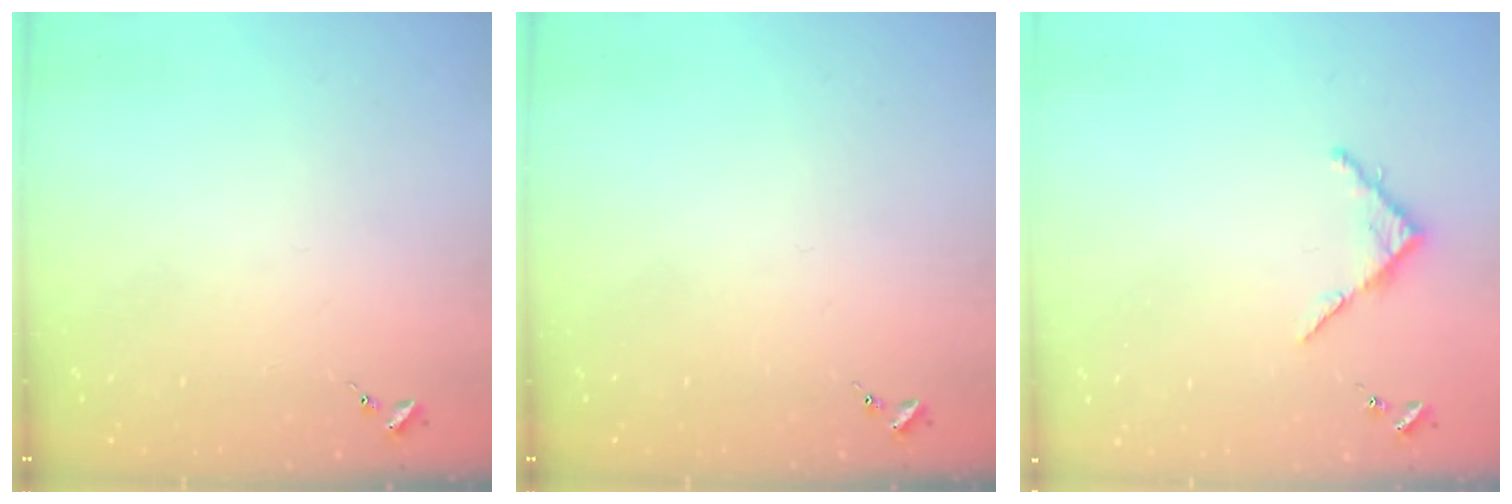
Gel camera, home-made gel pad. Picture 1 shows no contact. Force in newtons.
{"total": 0.0}
{"total": 4.9, "press": 4.9, "slide": 0.5}